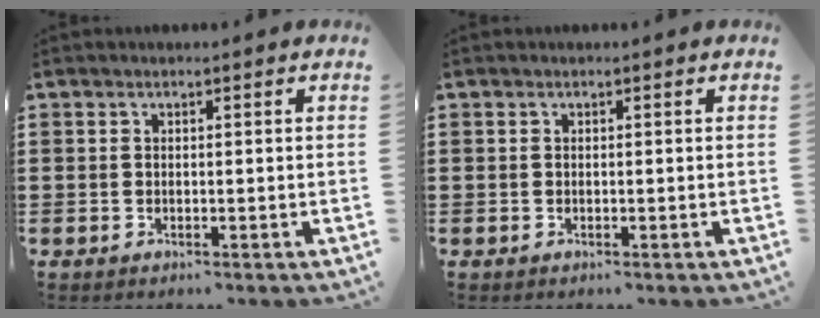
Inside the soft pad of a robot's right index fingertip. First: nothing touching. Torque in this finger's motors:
{"motor_torque": [-0.21, 0.48, 0.00, 0.00]}